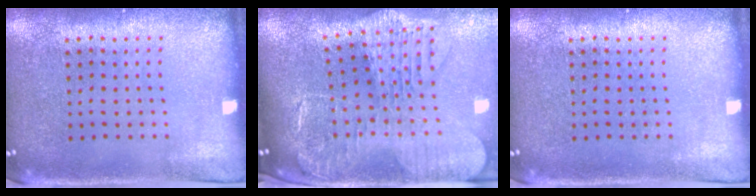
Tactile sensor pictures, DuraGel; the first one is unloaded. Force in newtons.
{"total": 3.2, "press": 2.6, "slide": 1.9}
{"total": 0.0}